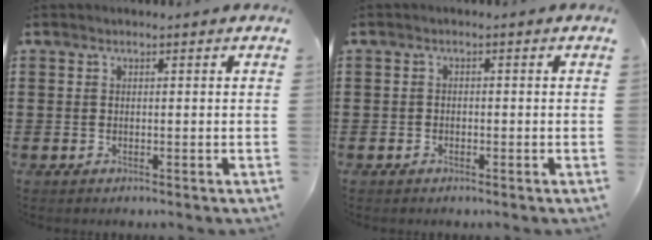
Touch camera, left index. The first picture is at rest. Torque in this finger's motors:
{"motor_torque": [-0.14, 0.28, -0.02, -0.01]}